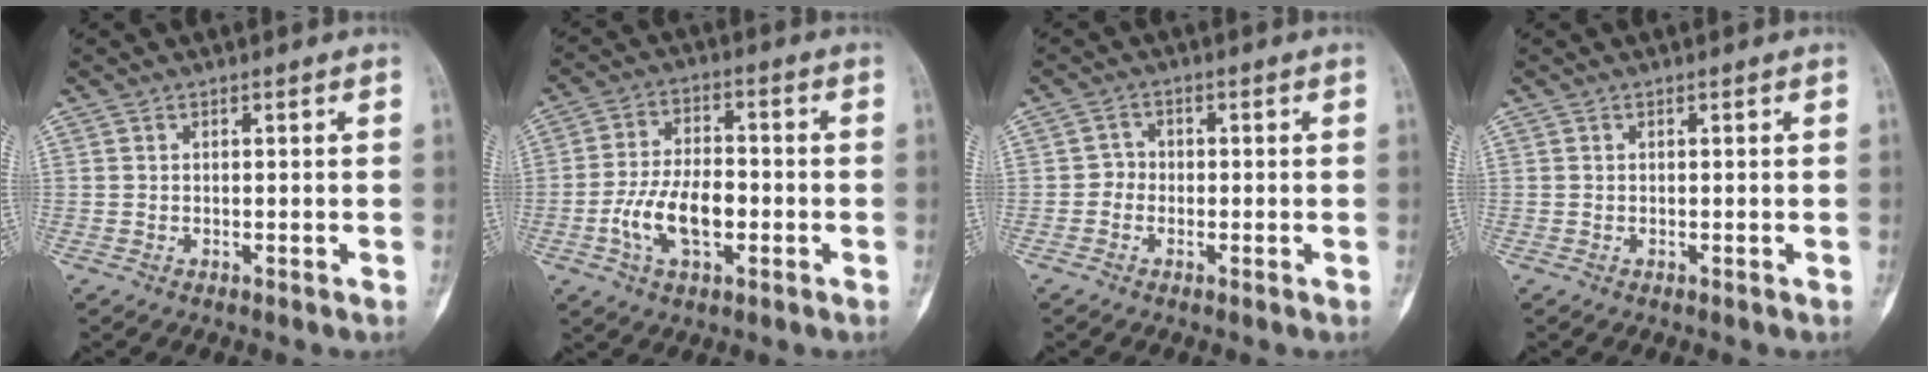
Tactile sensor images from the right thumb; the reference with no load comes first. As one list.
[{"total": 10.7, "force": [-2.8, 5.7, 8.6], "torque": [-0.157, 0.022, -0.052]}, {"total": 2.0, "force": [-0.8, 1.8, 0.5], "torque": [0.010, 0.010, -0.022]}, {"total": 0.0}]